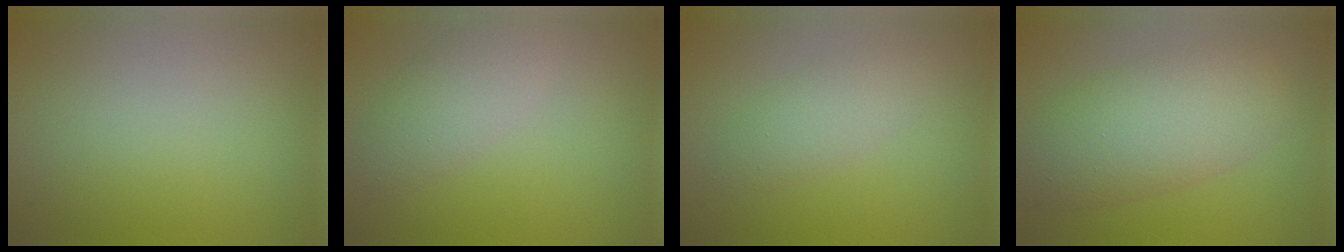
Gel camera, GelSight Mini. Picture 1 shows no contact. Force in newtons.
{"total": 3.2, "press": 3.2, "slide": 0.3}
{"total": 2.4, "press": 2.4, "slide": 0.1}
{"total": 6.9, "press": 6.9, "slide": 0.2}